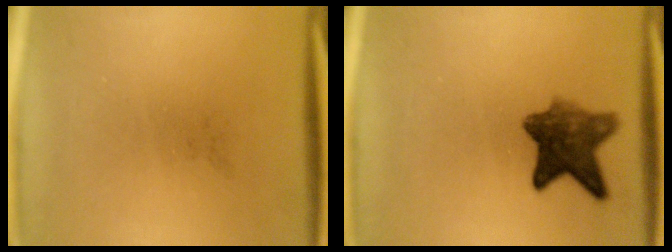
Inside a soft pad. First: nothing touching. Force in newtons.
{"total": 7.6}